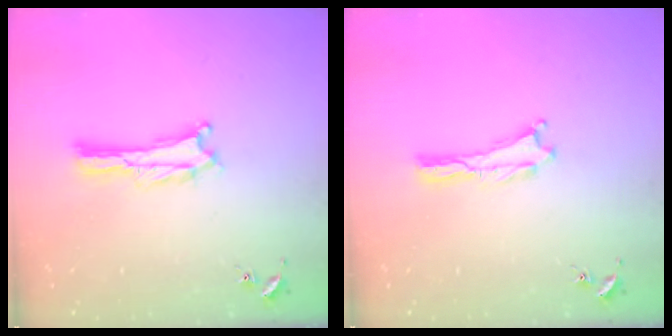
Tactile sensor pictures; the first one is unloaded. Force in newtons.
{"total": 0.0}